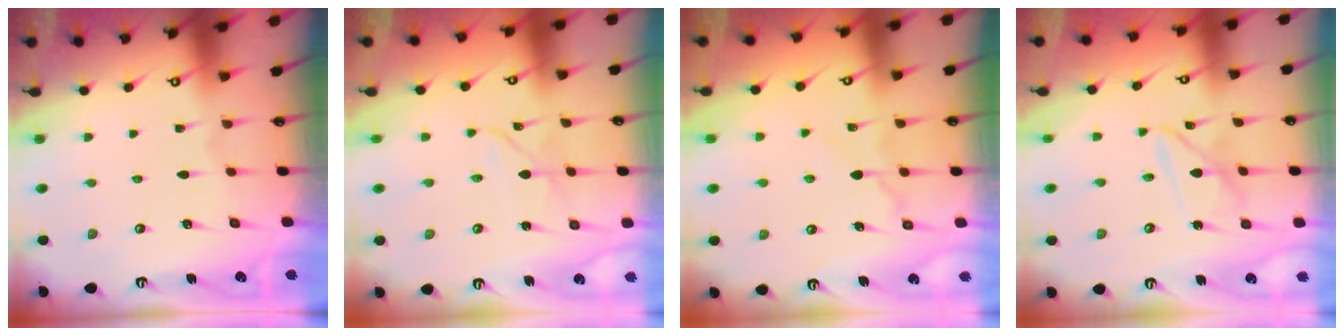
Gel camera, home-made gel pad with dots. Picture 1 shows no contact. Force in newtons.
{"total": 2.5, "press": 2.5, "slide": 0.2}
{"total": 5.9, "press": 5.8, "slide": 0.8}
{"total": 9.8, "press": 9.8, "slide": 0.7}